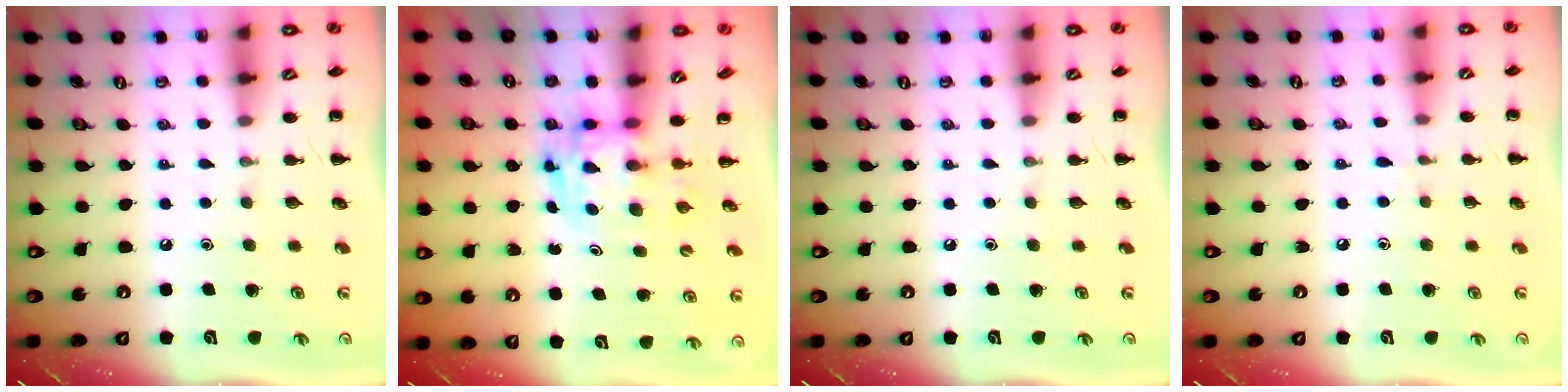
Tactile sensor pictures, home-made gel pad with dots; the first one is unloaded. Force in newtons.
{"total": 3.0, "press": 3.0, "slide": 0.5}
{"total": 0.0}
{"total": 4.0, "press": 3.5, "slide": 1.8}